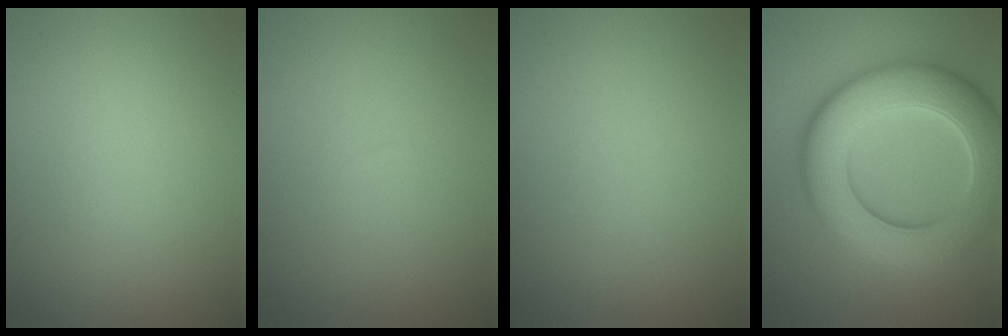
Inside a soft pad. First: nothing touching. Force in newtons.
{"total": 0.0}
{"total": 0.0}
{"total": 10.8, "press": 10.8, "slide": 0.7}